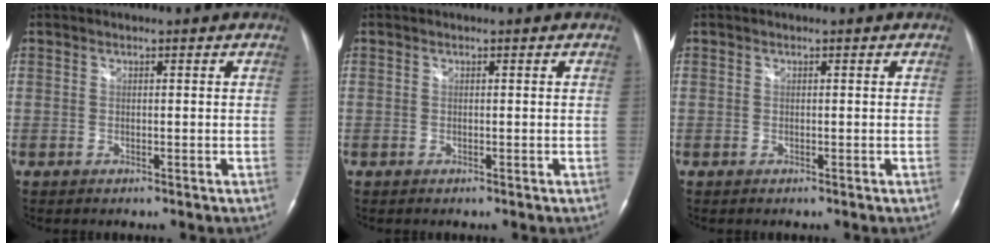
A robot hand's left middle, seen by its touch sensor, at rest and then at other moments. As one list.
[{"total": 0.0}, {"total": 0.0}]